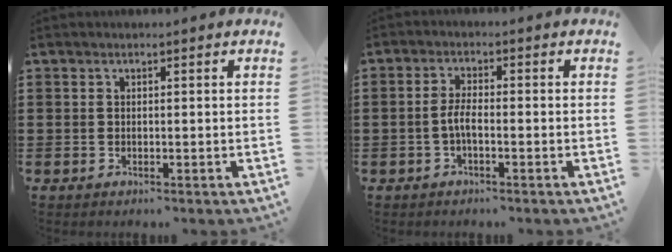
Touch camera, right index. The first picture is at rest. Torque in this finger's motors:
{"motor_torque": [0.72, -0.51, 0.40, 0.11]}